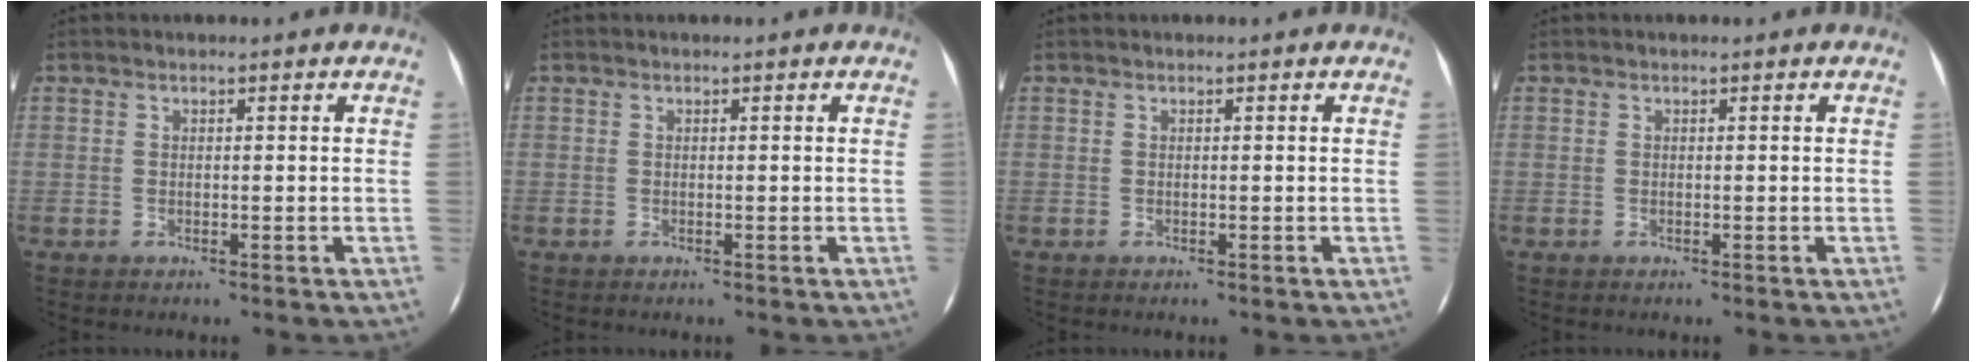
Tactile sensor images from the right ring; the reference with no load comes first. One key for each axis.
{"total": 0.0}
{"total": 0.0}
{"total": 0.0}